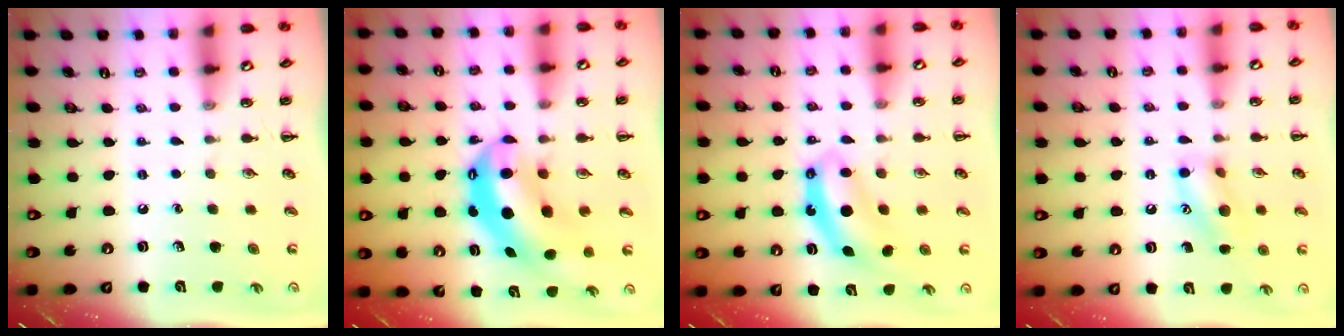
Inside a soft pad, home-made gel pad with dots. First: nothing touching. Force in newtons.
{"total": 10.2, "press": 10.0, "slide": 2.2}
{"total": 7.1, "press": 7.1, "slide": 0.6}
{"total": 11.9, "press": 11.8, "slide": 1.4}